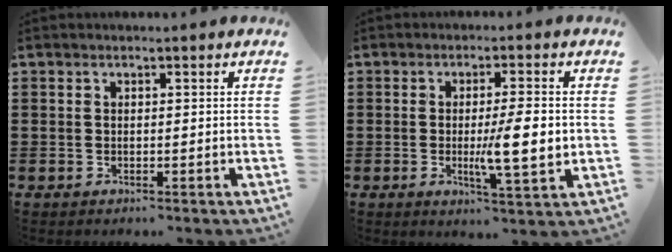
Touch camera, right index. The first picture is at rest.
{"total": 7.9, "force": [-0.3, 1.4, 7.7], "torque": [-0.125, -0.006, -0.006]}